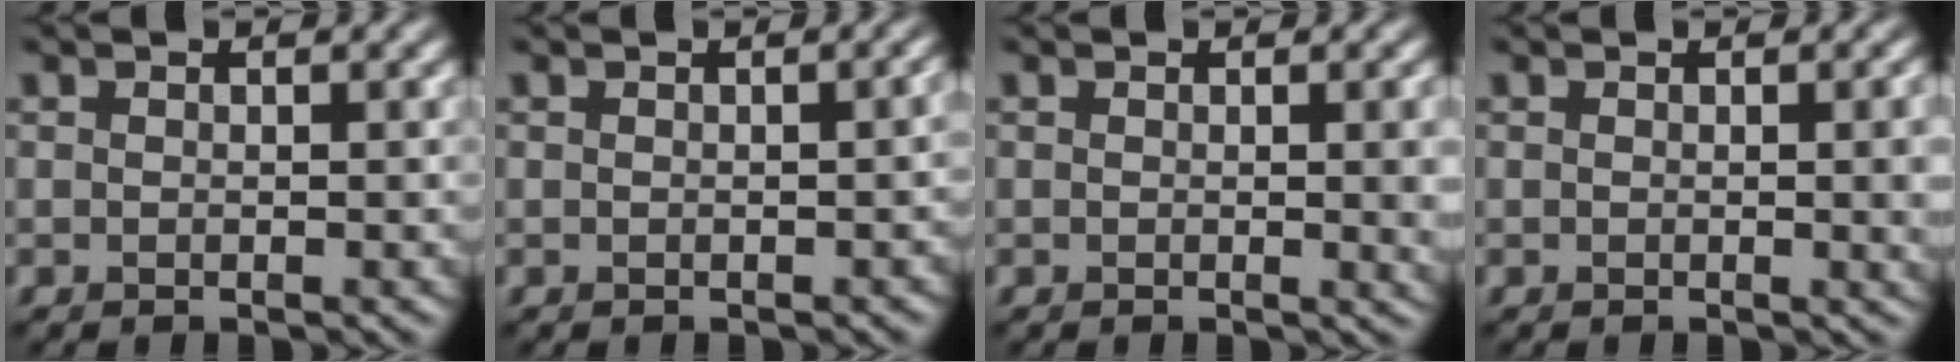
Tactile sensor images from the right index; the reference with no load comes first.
{"total": 1.3, "force": [-0.3, 0.4, 1.2], "torque": [-0.014, 0.000, -0.001]}
{"total": 2.6, "force": [0.1, 0.6, 2.5], "torque": [-0.026, -0.002, 0.000]}
{"total": 2.8, "force": [0.1, 0.8, 2.7], "torque": [-0.029, 0.001, -0.001]}